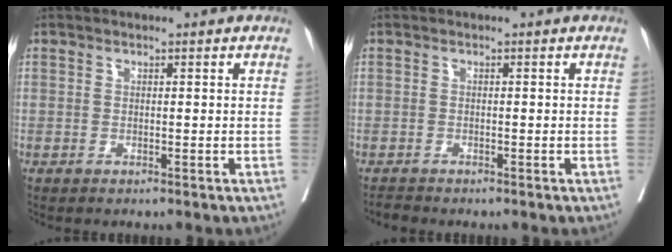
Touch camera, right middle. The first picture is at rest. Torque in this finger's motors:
{"motor_torque": [0.22, -0.23, 0.06, 0.00]}